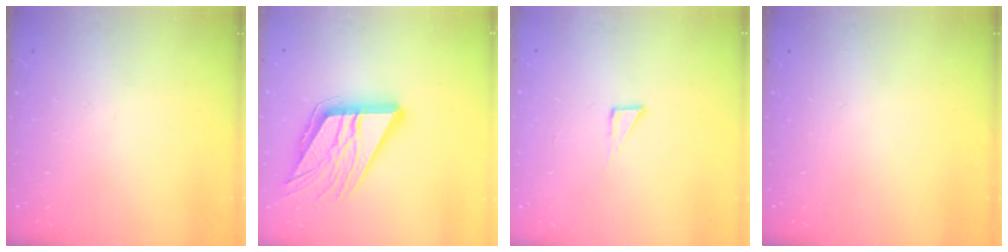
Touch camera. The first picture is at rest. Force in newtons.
{"total": 19.1, "press": 19.0, "slide": 2.2}
{"total": 2.7, "press": 2.7, "slide": 0.2}
{"total": 0.0}